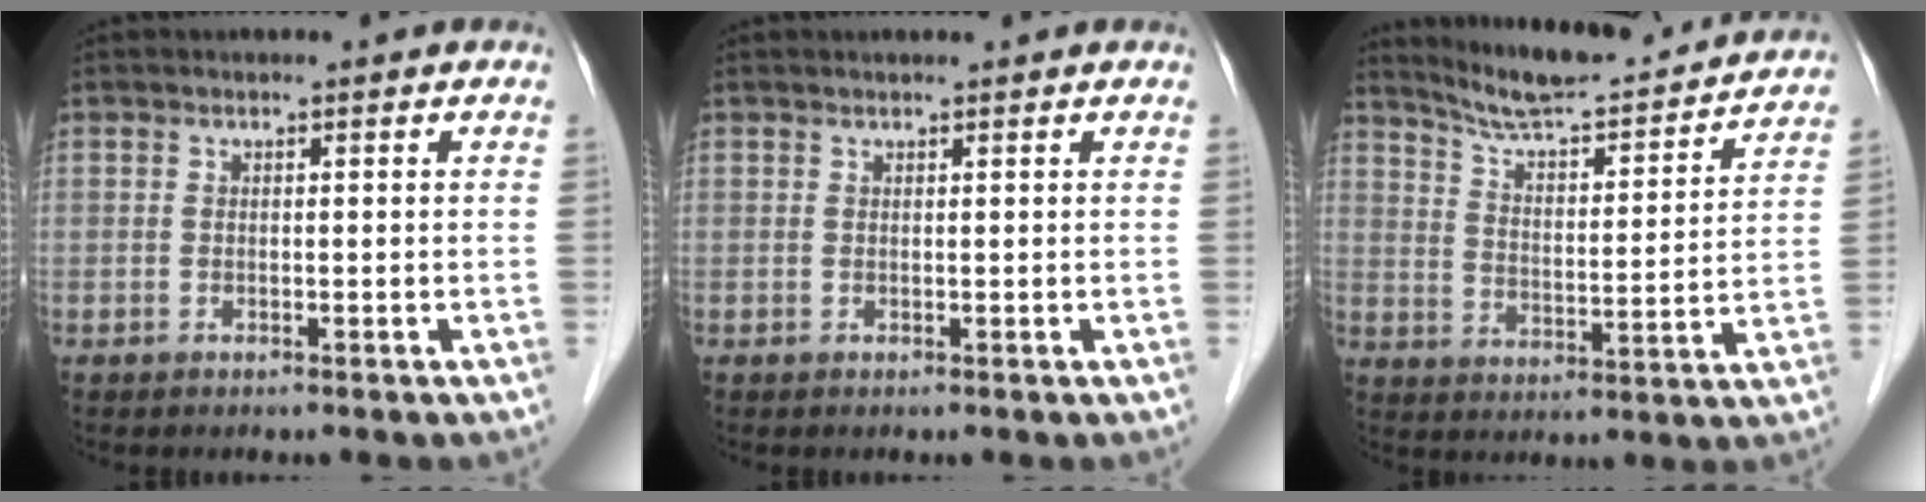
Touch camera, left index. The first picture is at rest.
{"total": 1.4, "force": [1.4, 0.0, 0.4], "torque": [-0.007, 0.014, 0.023]}
{"total": 18.3, "force": [17.1, 1.4, 6.1], "torque": [-0.101, -0.012, 0.246]}